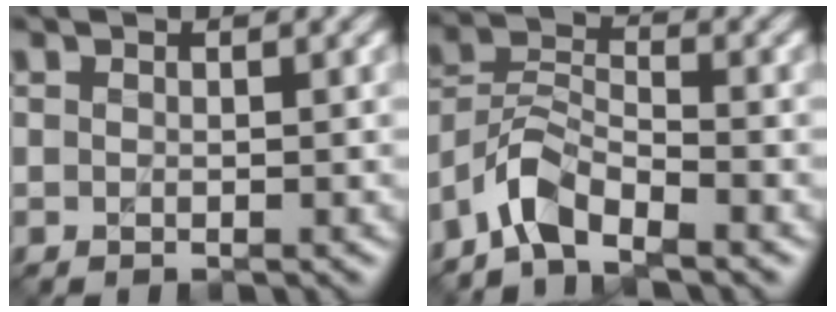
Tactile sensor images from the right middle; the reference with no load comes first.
{"total": 4.2, "force": [-3.3, 1.3, 2.2], "torque": [-0.039, 0.006, -0.076]}